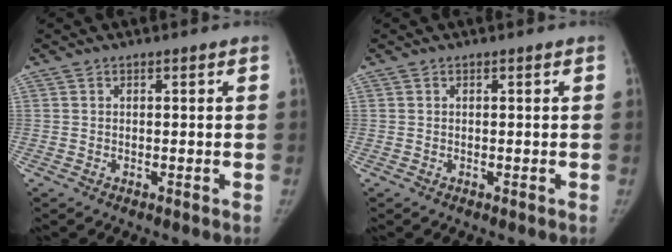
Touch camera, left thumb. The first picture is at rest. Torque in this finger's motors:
{"motor_torque": [-0.02, -0.02, 0.25, -0.14, 0.01]}